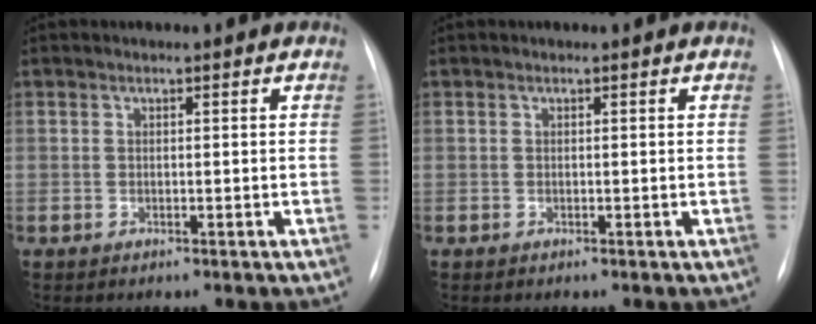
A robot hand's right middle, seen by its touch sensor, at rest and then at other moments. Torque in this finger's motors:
{"motor_torque": [0.26, -0.14, 0.12, 0.01]}